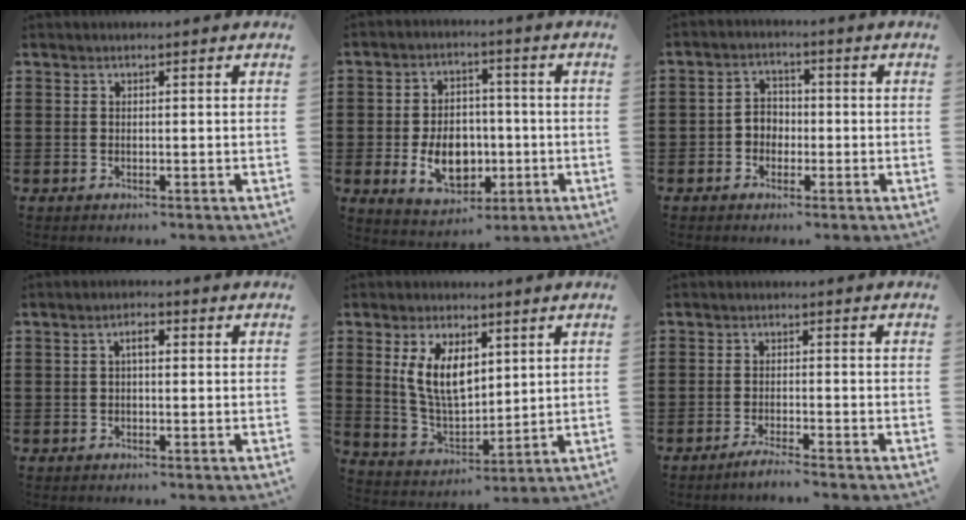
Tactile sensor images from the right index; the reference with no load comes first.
{"total": 8.8, "force": [-1.9, 6.2, 5.8], "torque": [-0.102, 0.000, -0.038]}
{"total": 3.1, "force": [-1.4, 2.5, 1.1], "torque": [-0.029, 0.009, -0.032]}
{"total": 2.1, "force": [0.3, 0.8, 1.9], "torque": [-0.037, 0.009, 0.003]}
{"total": 8.5, "force": [2.9, 4.5, 6.6], "torque": [-0.153, 0.006, 0.050]}
{"total": 2.0, "force": [-1.8, -0.2, 0.9], "torque": [-0.015, -0.001, -0.033]}